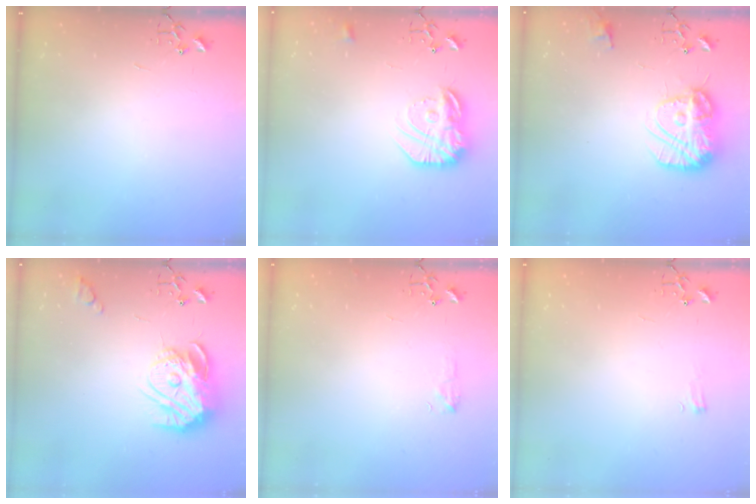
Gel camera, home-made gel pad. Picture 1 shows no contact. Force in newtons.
{"total": 18.3, "press": 18.2, "slide": 1.3}
{"total": 15.6, "press": 15.5, "slide": 1.6}
{"total": 16.3, "press": 16.2, "slide": 1.6}
{"total": 6.4, "press": 6.3, "slide": 0.9}
{"total": 4.4, "press": 4.3, "slide": 0.5}